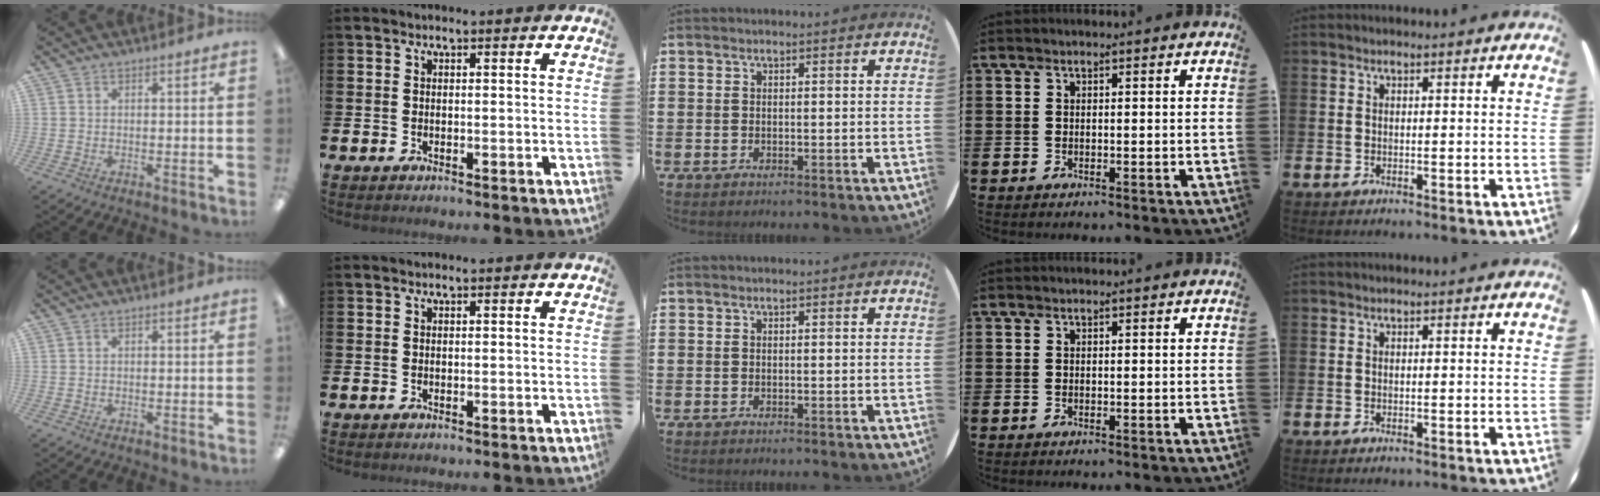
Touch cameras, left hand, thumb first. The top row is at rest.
{}